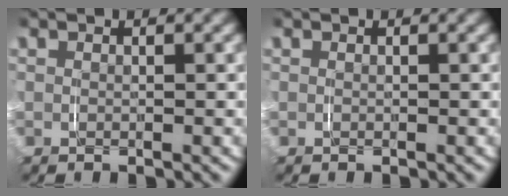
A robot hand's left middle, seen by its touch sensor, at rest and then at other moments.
{"total": 0.0}